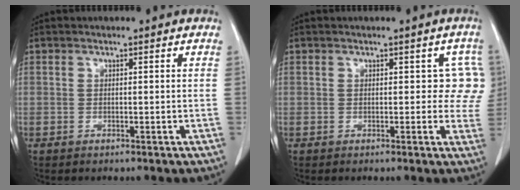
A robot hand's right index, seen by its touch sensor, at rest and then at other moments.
{"total": 4.4, "force": [0.9, 3.0, 3.1], "torque": [0.001, 0.013, 0.001]}